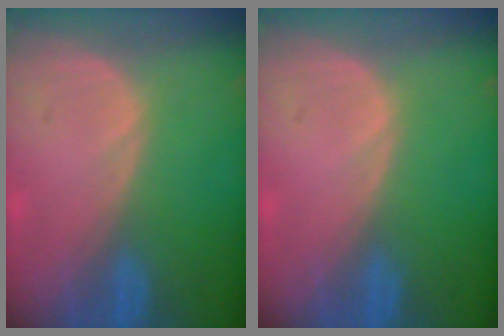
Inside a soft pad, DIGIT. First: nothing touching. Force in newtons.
{"total": 0.0}